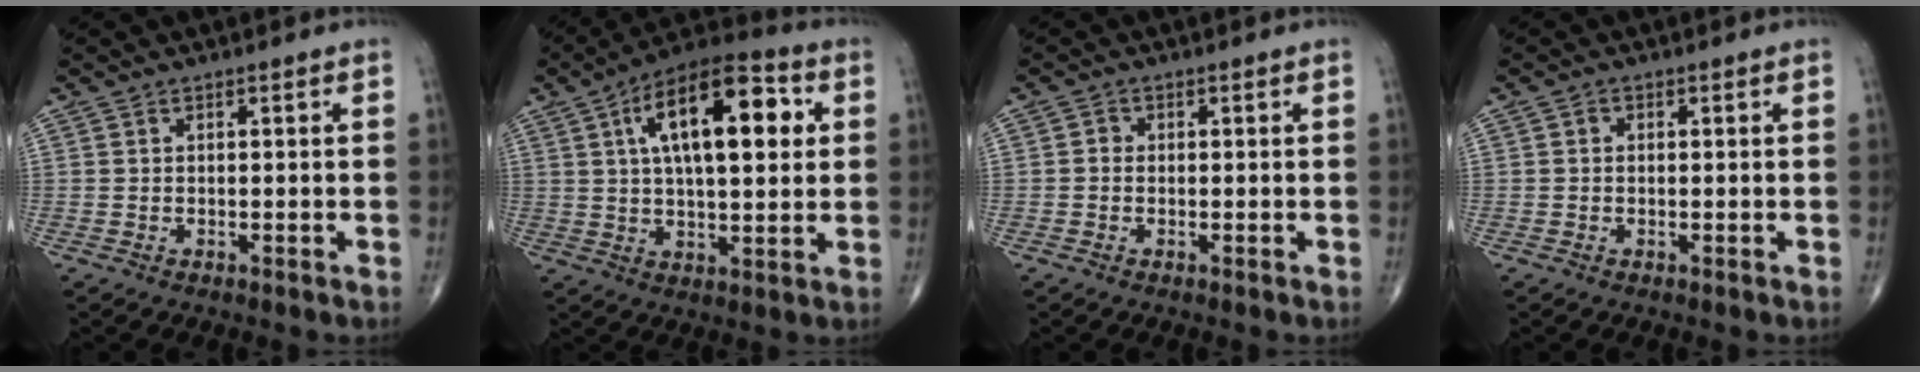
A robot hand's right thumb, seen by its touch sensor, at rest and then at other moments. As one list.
[{"total": 19.1, "force": [5.1, 8.2, 16.5], "torque": [-0.242, 0.013, 0.072]}, {"total": 1.2, "force": [-0.2, 1.0, 0.5], "torque": [-0.001, 0.003, -0.006]}, {"total": 0.9, "force": [0.0, 0.8, 0.4], "torque": [-0.002, 0.002, -0.003]}]